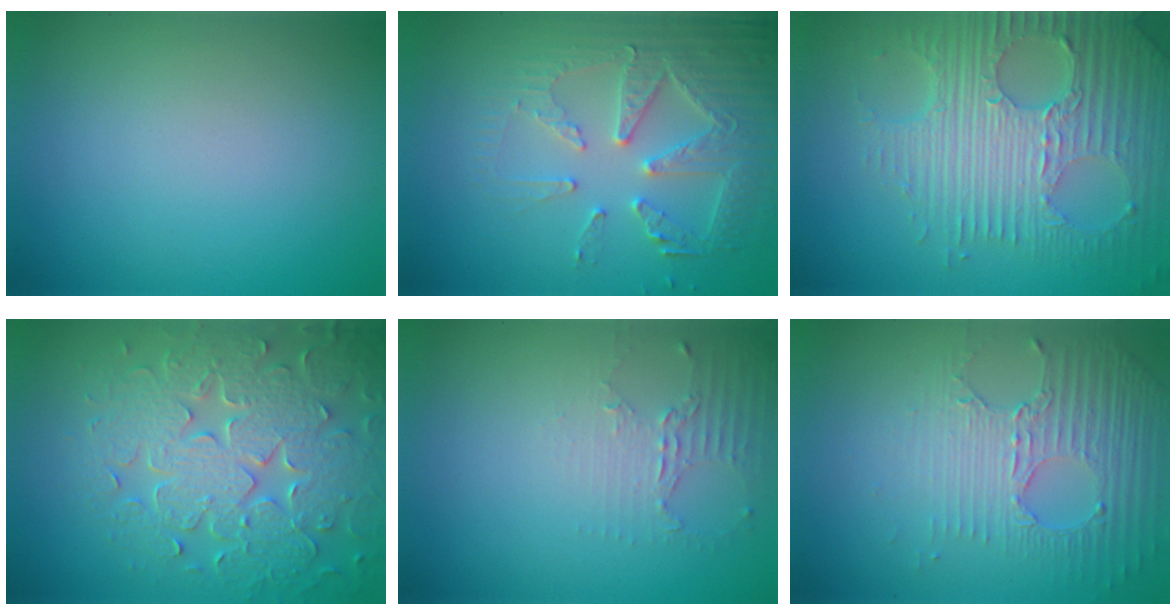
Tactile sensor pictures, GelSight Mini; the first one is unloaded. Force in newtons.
{"total": 4.5, "press": 4.5, "slide": 0.3}
{"total": 8.2, "press": 5.8, "slide": 5.8}
{"total": 8.1, "press": 6.2, "slide": 5.1}
{"total": 2.2, "press": 1.6, "slide": 1.5}
{"total": 5.0, "press": 3.2, "slide": 3.8}